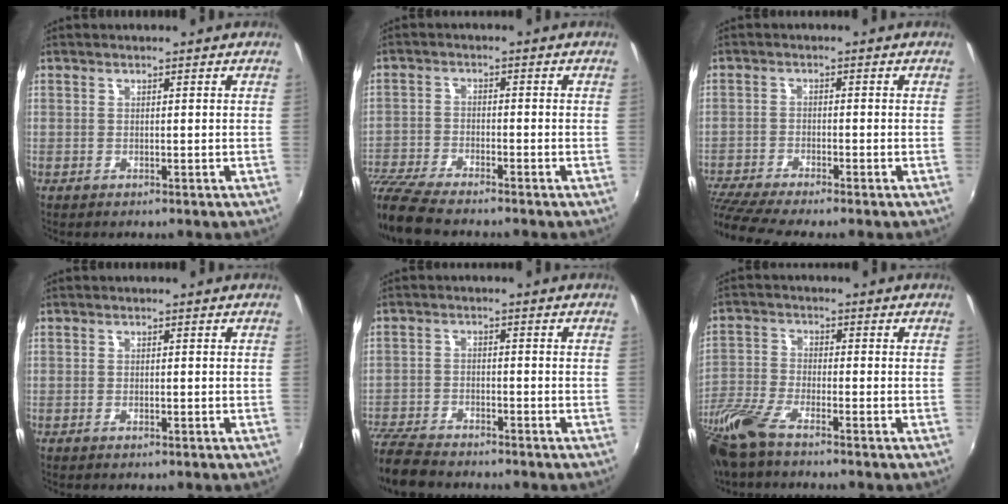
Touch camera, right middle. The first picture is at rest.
{"total": 10.4, "force": [-9.2, 1.7, 4.6], "torque": [-0.119, -0.027, -0.177]}
{"total": 9.3, "force": [-8.2, 0.3, 4.3], "torque": [-0.116, -0.037, -0.148]}
{"total": 0.6, "force": [-0.4, 0.3, 0.3], "torque": [-0.006, -0.002, -0.008]}
{"total": 10.3, "force": [-9.0, 3.0, 4.0], "torque": [-0.112, -0.027, -0.169]}
{"total": 10.4, "force": [-8.1, 2.0, 6.2], "torque": [-0.152, -0.026, -0.168]}